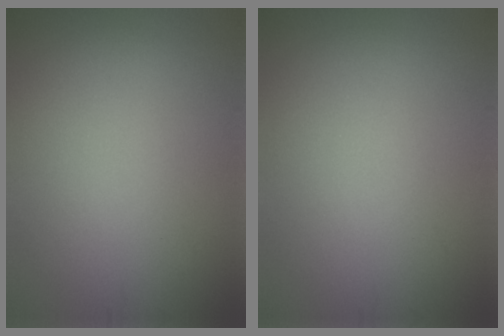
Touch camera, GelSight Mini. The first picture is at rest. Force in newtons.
{"total": 0.0}